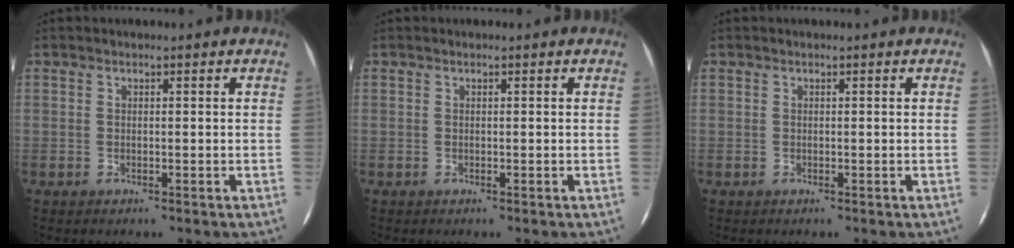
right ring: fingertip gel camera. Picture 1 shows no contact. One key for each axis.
{"total": 0.0}
{"total": 0.0}